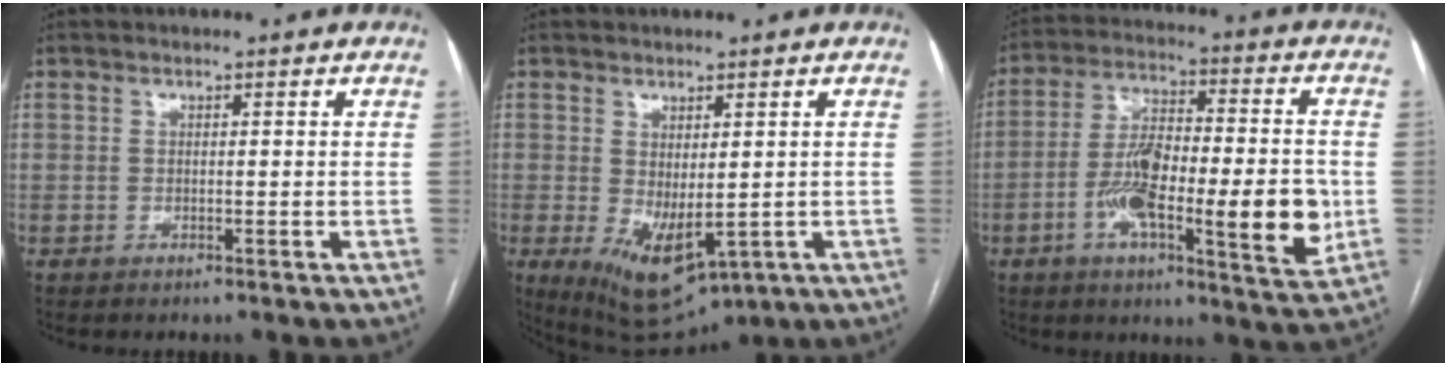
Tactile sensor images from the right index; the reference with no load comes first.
{"total": 10.0, "force": [-2.7, 4.4, 8.5], "torque": [-0.148, -0.022, -0.020]}
{"total": 17.5, "force": [-3.8, 4.2, 16.6], "torque": [-0.264, 0.007, -0.059]}